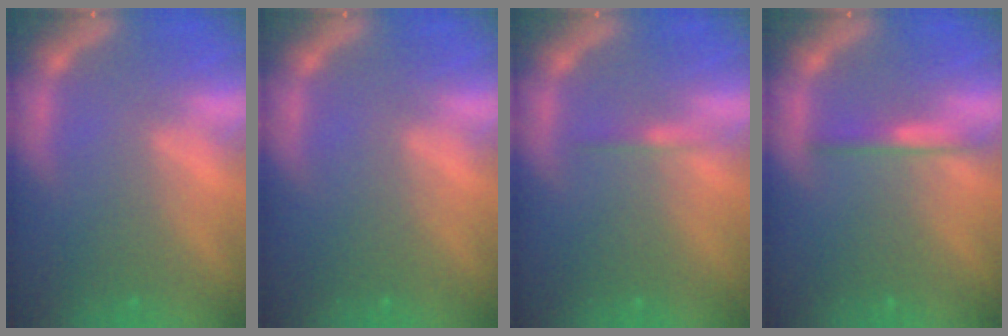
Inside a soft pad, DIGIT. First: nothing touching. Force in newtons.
{"total": 0.0}
{"total": 0.9}
{"total": 2.0}